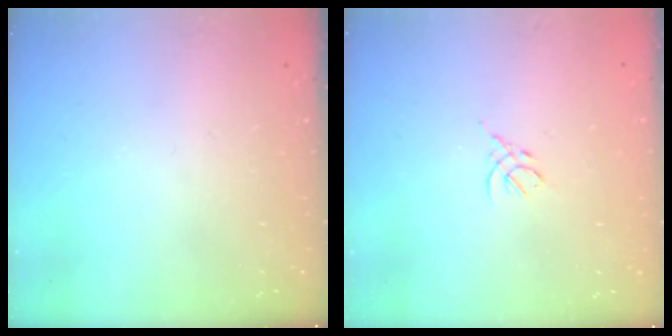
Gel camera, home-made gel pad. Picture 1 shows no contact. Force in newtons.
{"total": 3.0, "press": 3.0, "slide": 0.7}